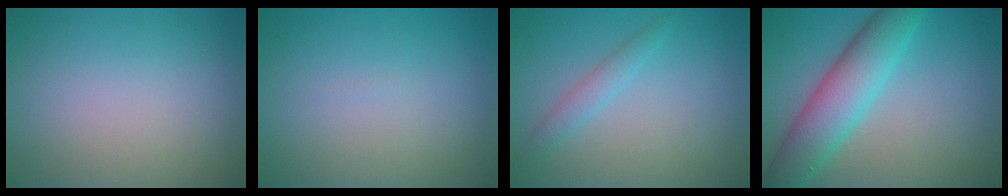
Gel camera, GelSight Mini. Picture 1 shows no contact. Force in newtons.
{"total": 0.0}
{"total": 1.7, "press": 1.7, "slide": 0.1}
{"total": 6.9, "press": 6.9, "slide": 0.1}